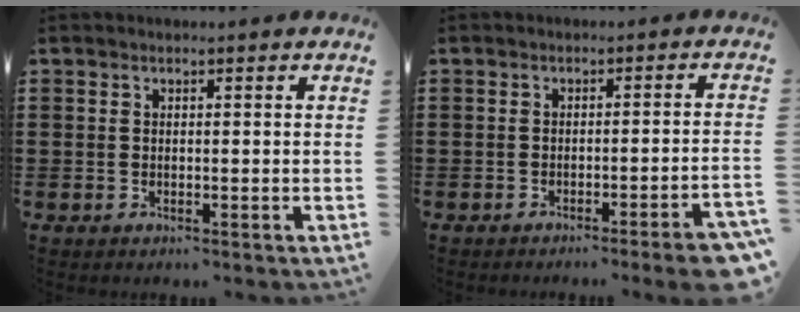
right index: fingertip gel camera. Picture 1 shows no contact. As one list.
[{"total": 3.4, "force": [-2.5, -0.4, 2.3], "torque": [-0.036, -0.010, -0.046]}]